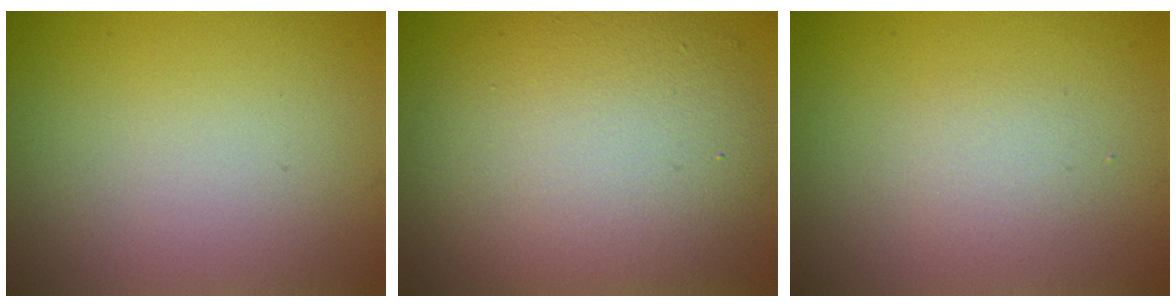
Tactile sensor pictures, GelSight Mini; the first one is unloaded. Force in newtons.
{"total": 11.4, "press": 11.4, "slide": 0.8}
{"total": 1.5, "press": 1.5, "slide": 0.1}